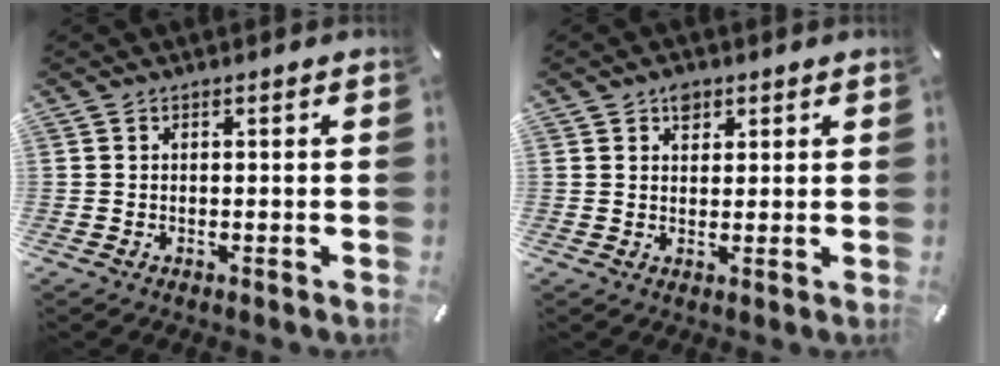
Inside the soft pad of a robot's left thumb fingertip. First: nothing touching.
{"total": 2.8, "force": [1.7, 2.1, 0.6], "torque": [0.008, -0.007, 0.027]}